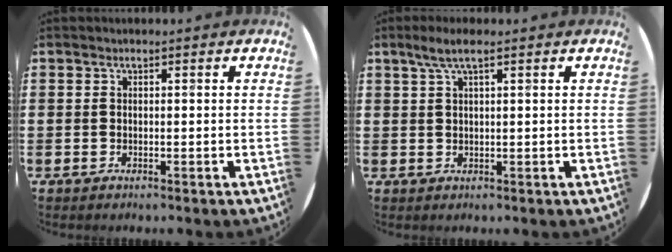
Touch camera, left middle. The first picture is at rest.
{"total": 3.0, "force": [1.8, 0.4, 2.4], "torque": [-0.050, 0.005, 0.031]}